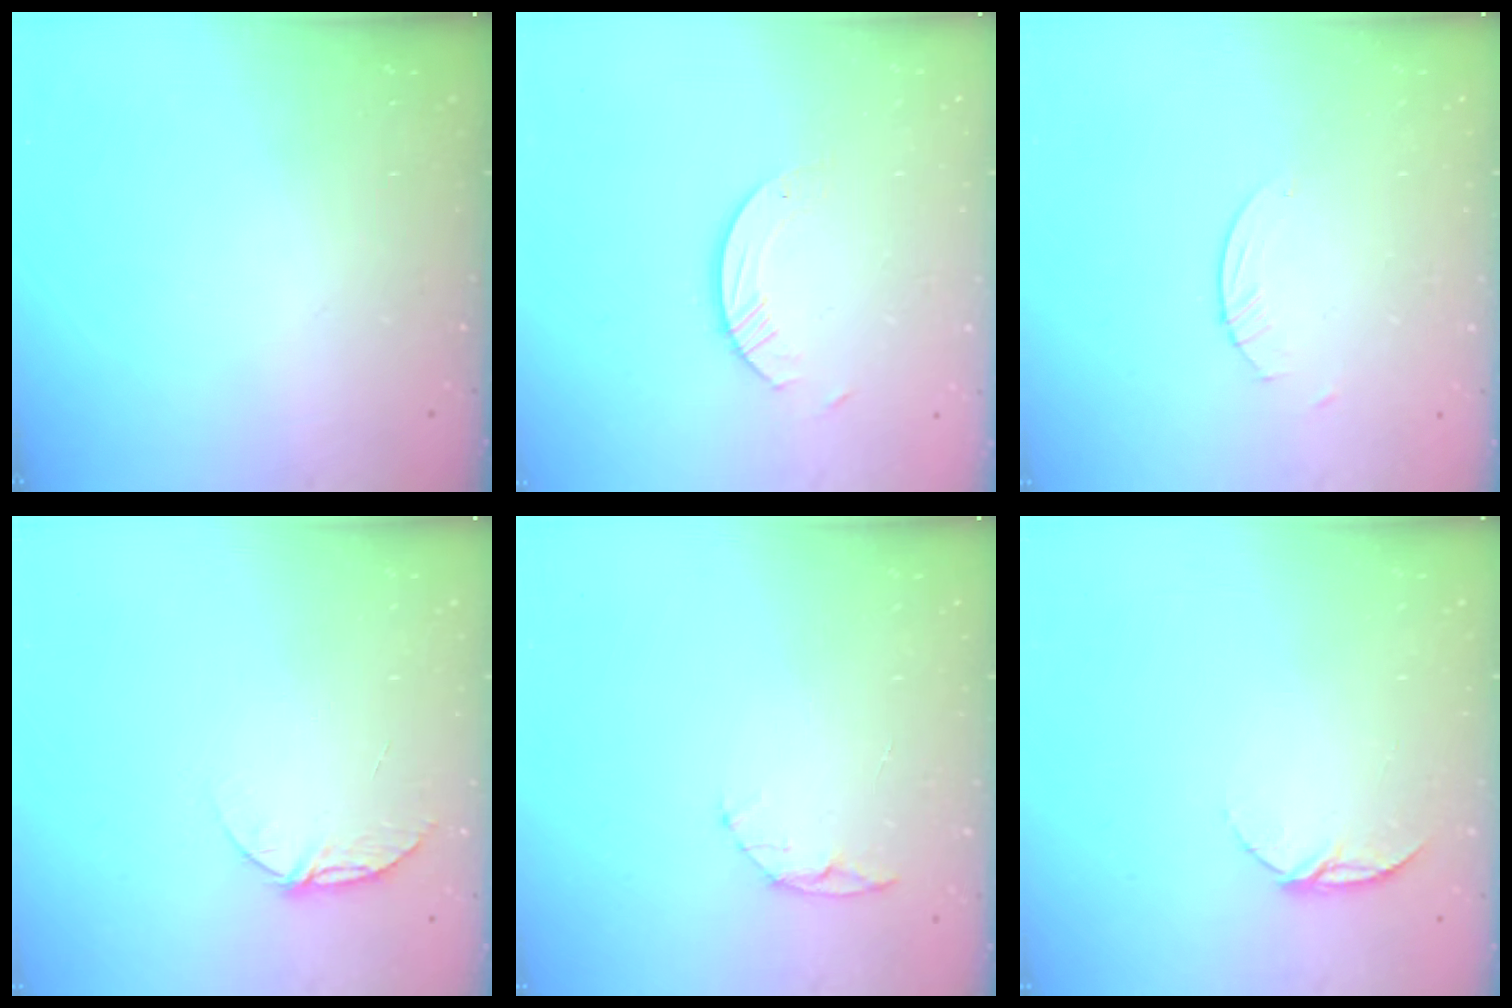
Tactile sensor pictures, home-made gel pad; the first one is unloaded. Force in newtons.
{"total": 3.4, "press": 3.4, "slide": 0.3}
{"total": 0.8, "press": 0.8, "slide": 0.2}
{"total": 5.6, "press": 5.6, "slide": 0.6}
{"total": 5.7, "press": 5.6, "slide": 0.7}
{"total": 6.9, "press": 6.9, "slide": 0.8}